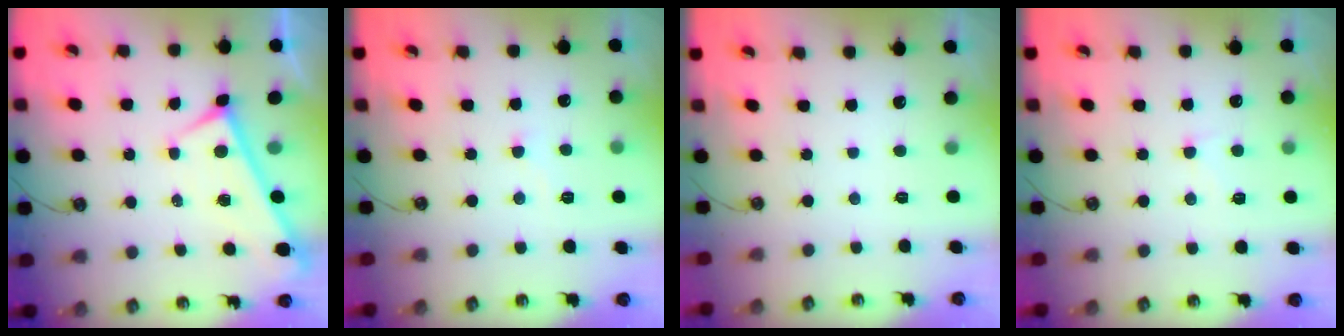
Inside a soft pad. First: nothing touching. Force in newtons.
{"total": 4.1, "press": 4.1, "slide": 0.5}
{"total": 0.0}
{"total": 0.9, "press": 0.6, "slide": 0.7}